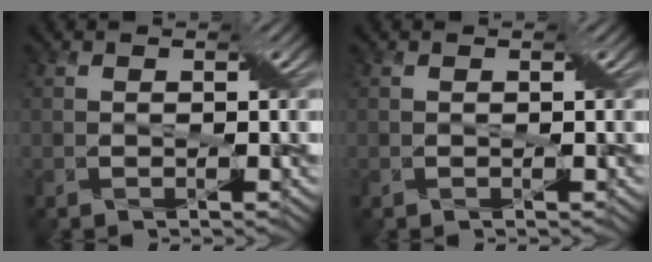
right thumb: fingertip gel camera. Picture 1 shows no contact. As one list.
[{"total": 0.0}]